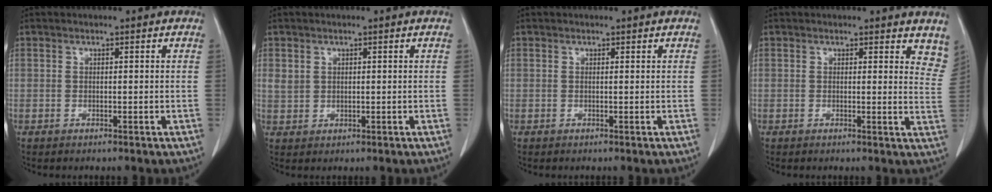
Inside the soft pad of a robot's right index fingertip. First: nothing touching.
{"total": 2.2, "force": [1.0, 1.9, 0.6], "torque": [-0.008, 0.003, 0.023]}
{"total": 0.0}
{"total": 7.1, "force": [6.2, 2.5, 2.2], "torque": [0.002, -0.021, 0.043]}